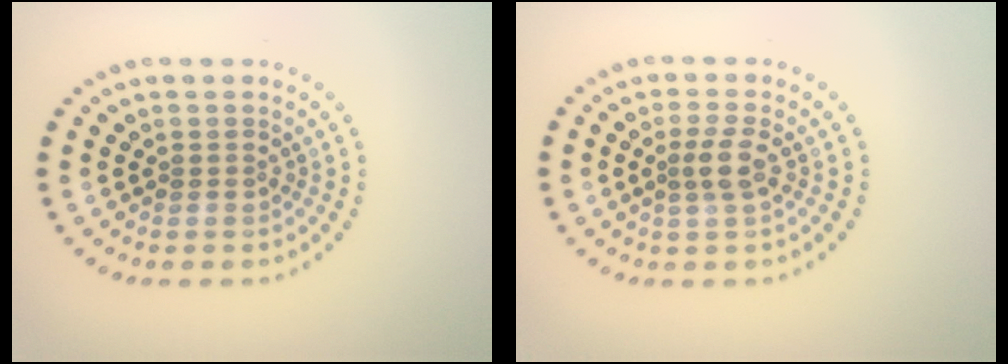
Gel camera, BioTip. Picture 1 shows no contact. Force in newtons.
{"total": 2.0, "press": 1.7, "slide": 1.0}